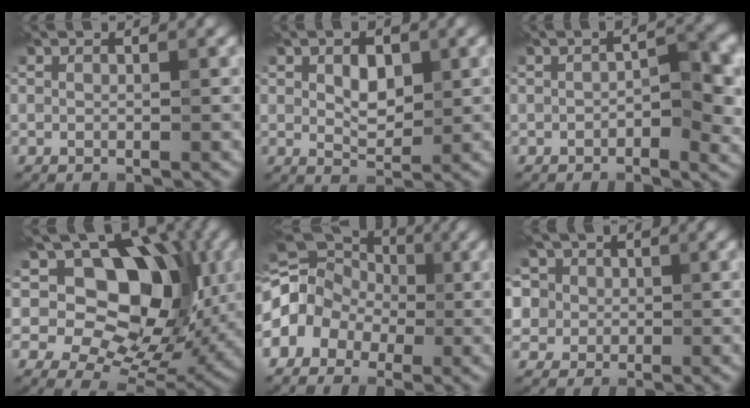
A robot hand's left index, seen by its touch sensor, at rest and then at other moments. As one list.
[{"total": 2.9, "force": [0.7, 1.7, 2.2], "torque": [-0.044, 0.003, 0.013]}, {"total": 4.8, "force": [-1.0, 2.1, 4.2], "torque": [-0.053, 0.007, -0.016]}, {"total": 13.6, "force": [4.5, 8.7, 9.4], "torque": [-0.114, 0.023, 0.064]}, {"total": 9.1, "force": [-1.2, 7.4, 5.1], "torque": [-0.082, 0.024, -0.060]}, {"total": 11.6, "force": [5.7, 8.6, 5.3], "torque": [-0.129, 0.046, 0.063]}]